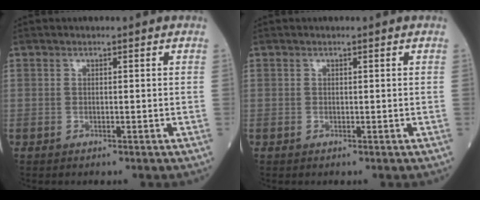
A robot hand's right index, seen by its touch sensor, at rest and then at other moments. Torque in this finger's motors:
{"motor_torque": [0.10, 0.02, 0.05, 0.01]}